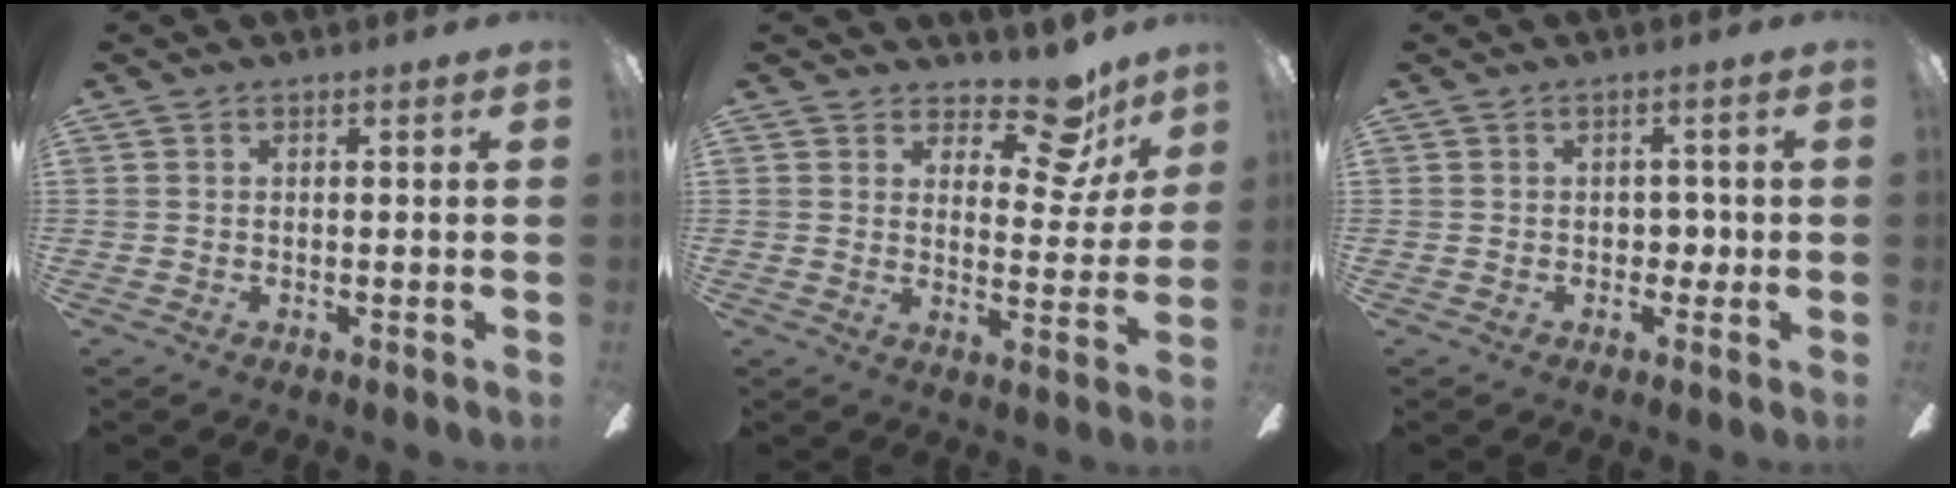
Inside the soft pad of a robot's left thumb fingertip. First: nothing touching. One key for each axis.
{"total": 12.8, "fx": 8.9, "fy": 6.0, "fz": 7.0, "tx": -0.082, "ty": -0.055, "tz": 0.154}
{"total": 2.8, "fx": -0.3, "fy": 2.2, "fz": 1.8, "tx": -0.025, "ty": 0.005, "tz": -0.010}